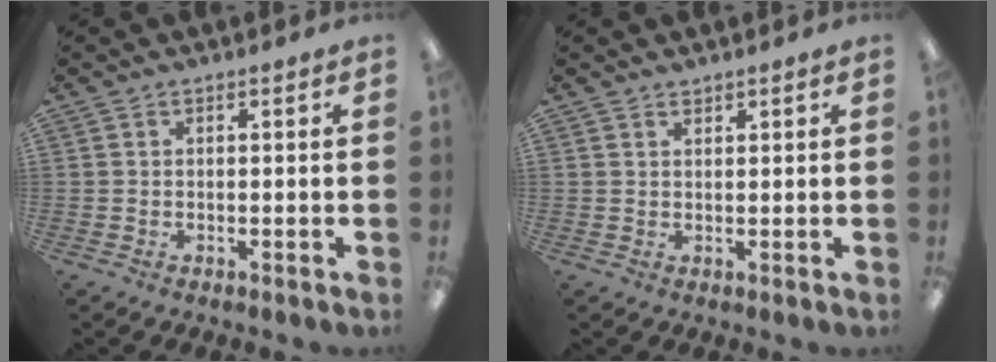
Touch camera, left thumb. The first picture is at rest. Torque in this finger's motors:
{"motor_torque": [-0.14, -0.05, -0.12, -0.14, -0.03]}